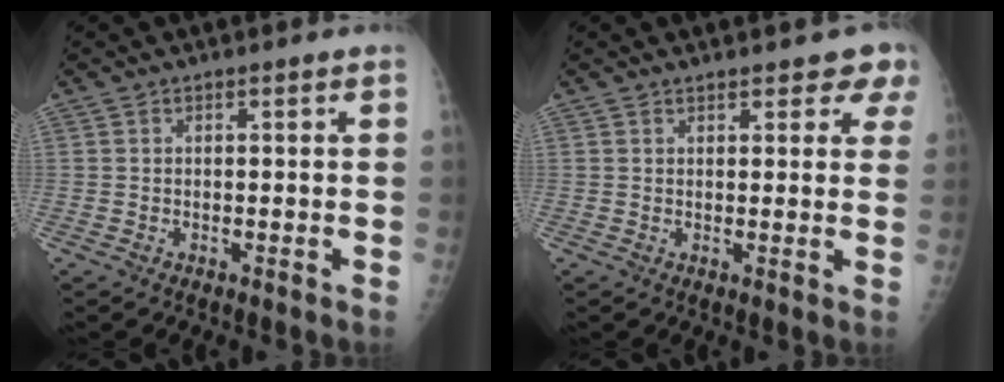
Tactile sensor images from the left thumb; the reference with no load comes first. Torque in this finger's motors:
{"motor_torque": [0.01, 0.22, 0.09, -0.08, 0.06]}